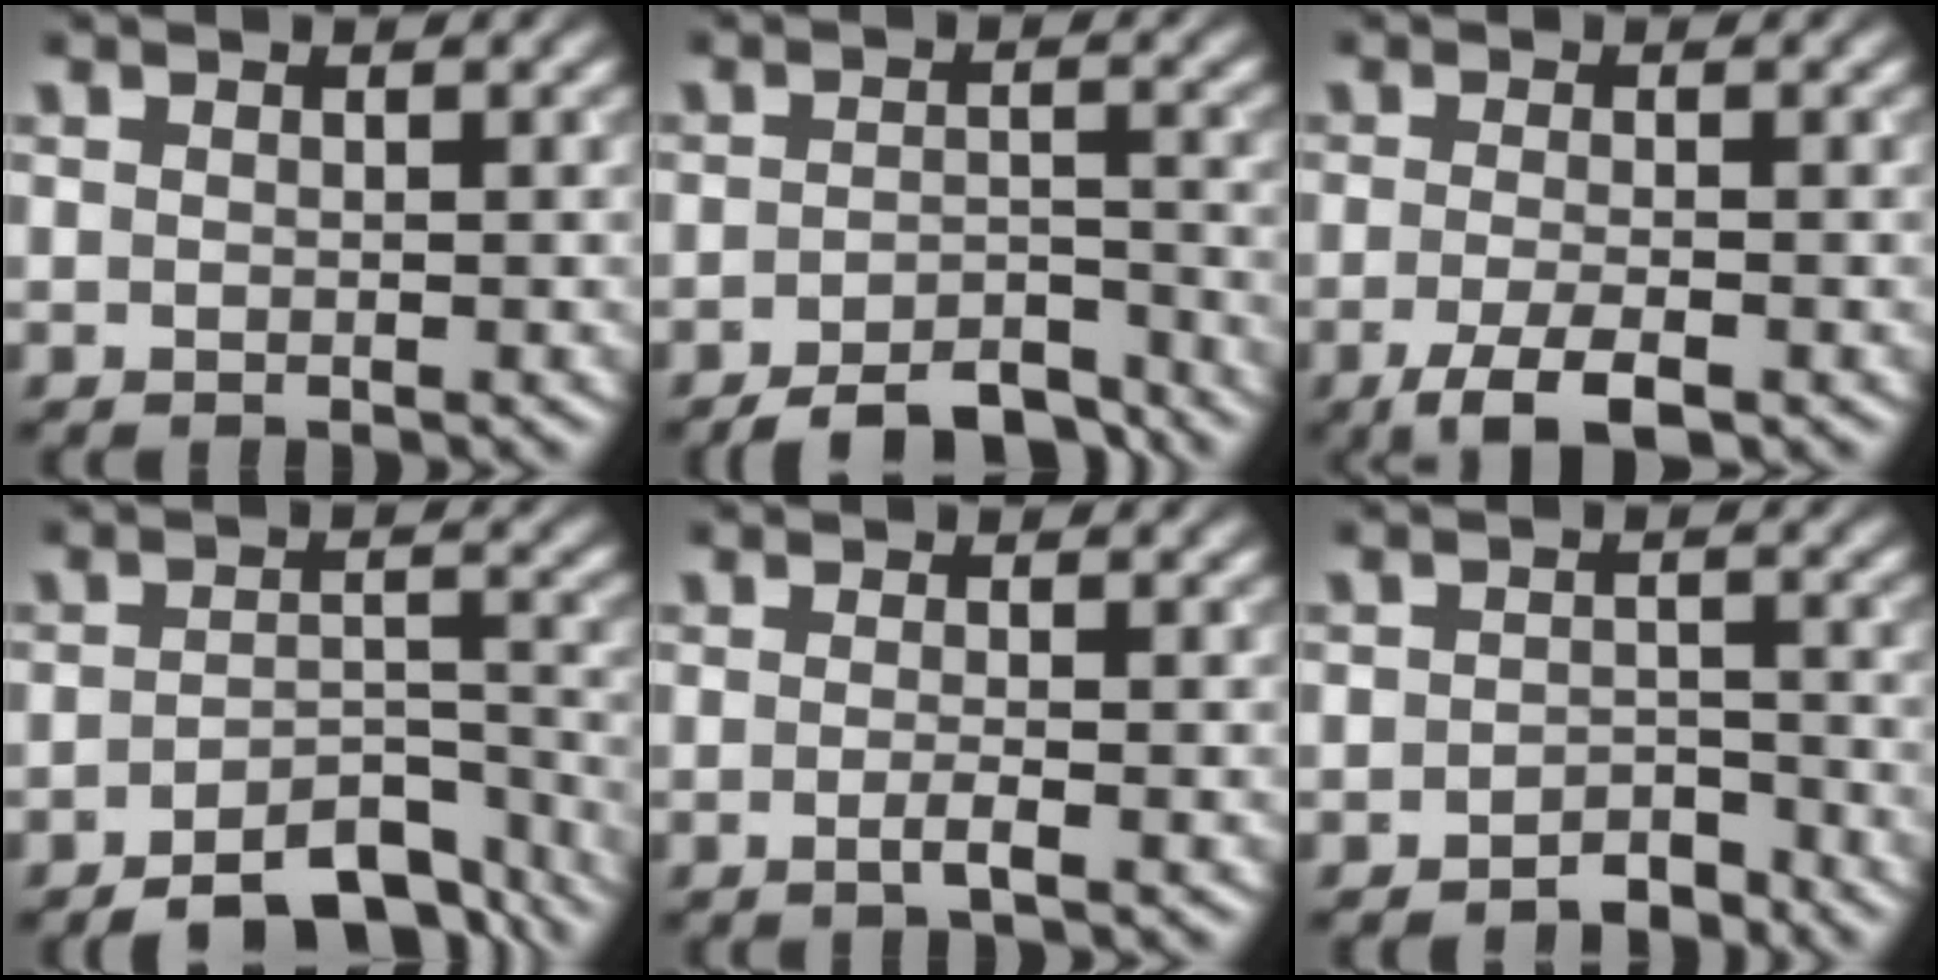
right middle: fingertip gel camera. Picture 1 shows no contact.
{"total": 5.7, "force": [-4.8, 1.8, 2.6], "torque": [-0.036, -0.005, -0.071]}
{"total": 3.6, "force": [-2.0, 0.9, 2.9], "torque": [-0.053, -0.006, -0.041]}
{"total": 6.9, "force": [-5.3, 2.5, 3.6], "torque": [-0.048, -0.004, -0.077]}
{"total": 1.5, "force": [-0.5, 0.4, 1.4], "torque": [-0.021, -0.003, -0.012]}
{"total": 2.4, "force": [-2.1, 1.0, 0.6], "torque": [-0.002, 0.009, -0.034]}